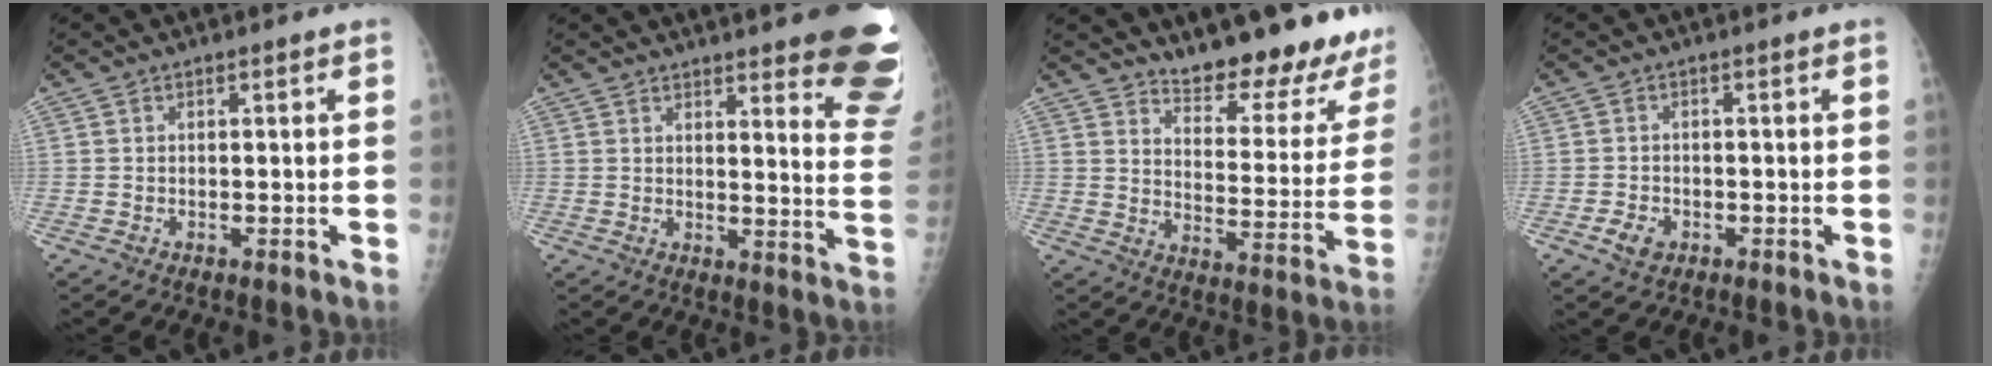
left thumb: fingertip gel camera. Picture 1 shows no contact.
{"total": 19.3, "force": [14.6, 3.7, 12.1], "torque": [-0.124, -0.105, 0.157]}
{"total": 19.4, "force": [17.0, 5.0, 8.0], "torque": [-0.068, -0.145, 0.218]}
{"total": 2.8, "force": [-1.2, 2.0, 1.6], "torque": [-0.027, 0.001, -0.018]}